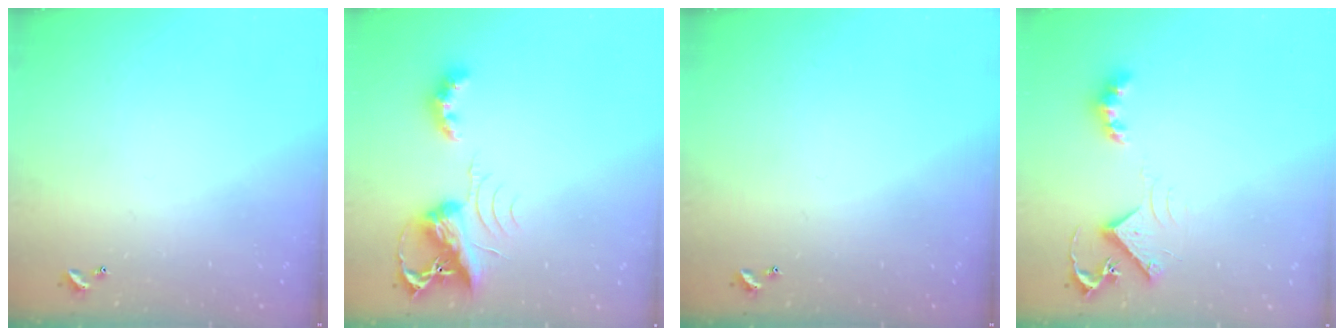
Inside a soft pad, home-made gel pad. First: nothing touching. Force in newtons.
{"total": 7.7, "press": 7.7, "slide": 0.5}
{"total": 0.0}
{"total": 8.2, "press": 8.2, "slide": 0.5}